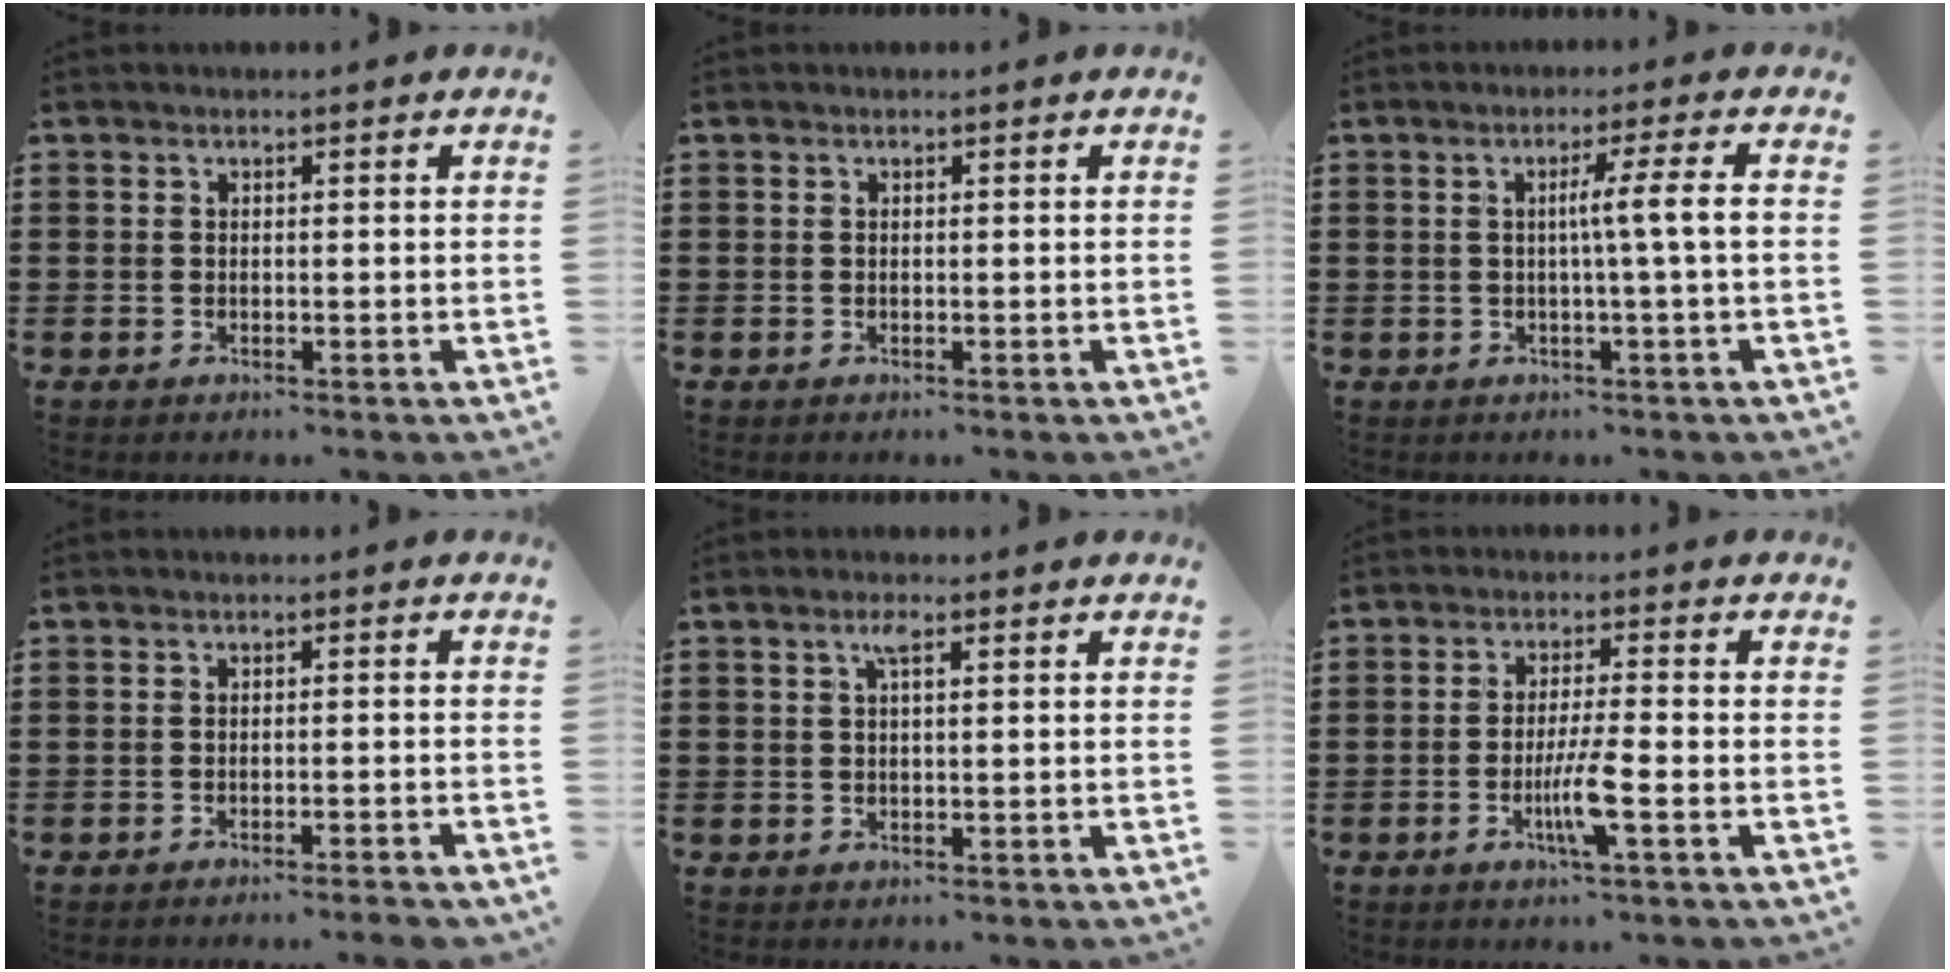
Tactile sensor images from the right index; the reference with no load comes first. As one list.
[{"total": 0.0}, {"total": 5.0, "force": [0.0, -0.8, 4.9], "torque": [-0.089, -0.008, -0.007]}, {"total": 2.1, "force": [-1.9, -0.2, 0.8], "torque": [-0.013, 0.002, -0.039]}, {"total": 1.8, "force": [0.6, 0.3, 1.7], "torque": [-0.035, 0.005, 0.009]}, {"total": 5.8, "force": [-2.2, 0.1, 5.4], "torque": [-0.103, -0.016, -0.041]}]